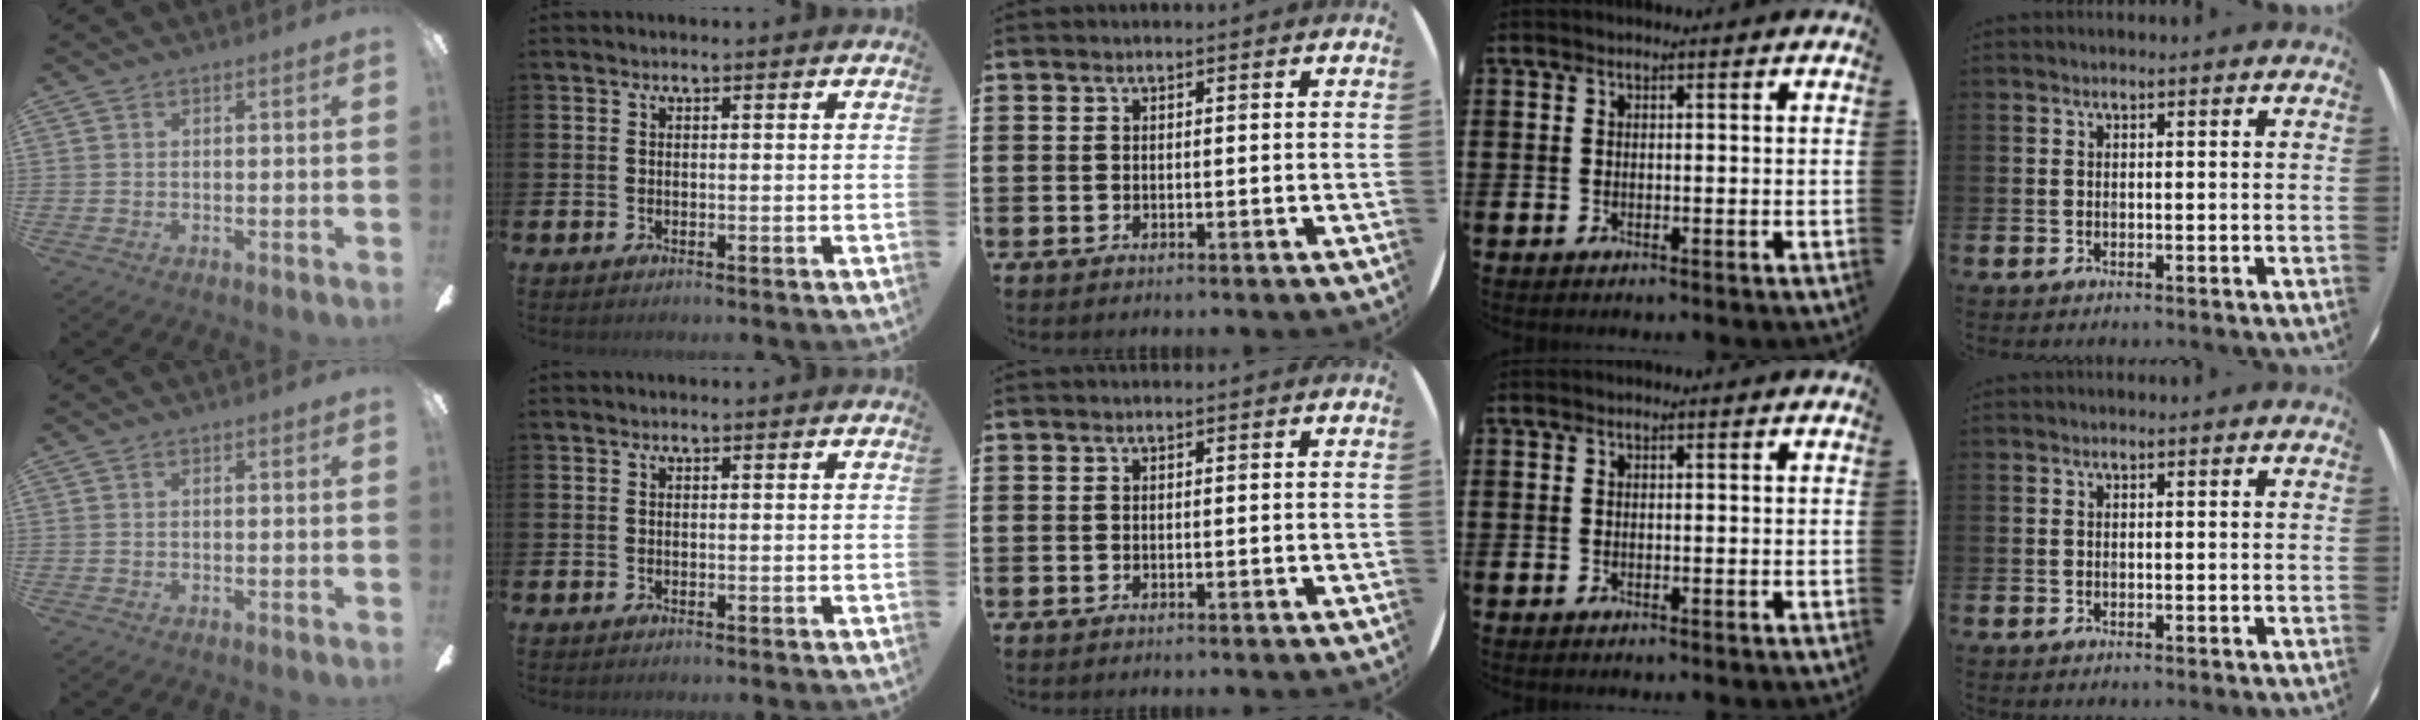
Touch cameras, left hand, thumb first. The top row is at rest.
{}